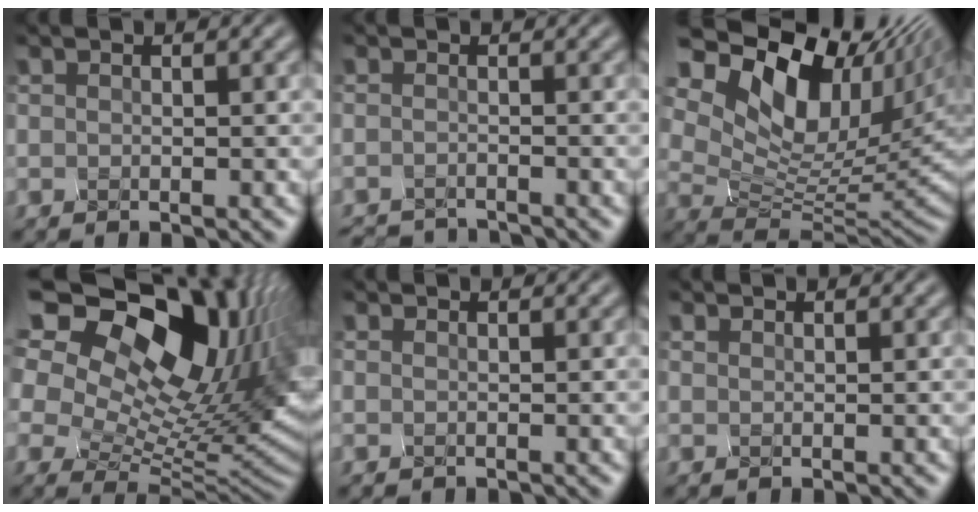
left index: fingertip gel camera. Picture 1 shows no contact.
{"total": 4.0, "force": [-4.0, -0.2, -0.5], "torque": [0.008, -0.012, -0.038]}
{"total": 13.9, "force": [7.7, 7.5, 8.8], "torque": [-0.195, 0.032, 0.153]}
{"total": 17.8, "force": [7.6, 10.0, 12.7], "torque": [-0.220, 0.033, 0.140]}
{"total": 0.7, "force": [0.2, -0.2, -0.6], "torque": [-0.001, 0.000, -0.002]}
{"total": 1.4, "force": [0.4, -0.7, -1.1], "torque": [0.008, 0.000, 0.010]}